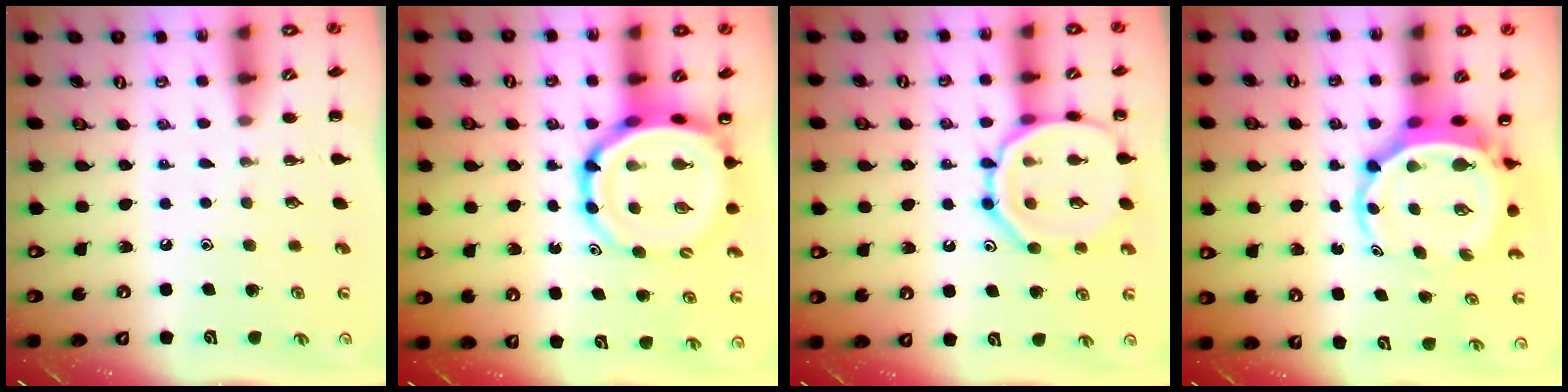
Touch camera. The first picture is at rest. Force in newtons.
{"total": 11.5, "press": 11.1, "slide": 3.0}
{"total": 15.8, "press": 15.7, "slide": 0.9}
{"total": 5.9, "press": 5.6, "slide": 1.8}